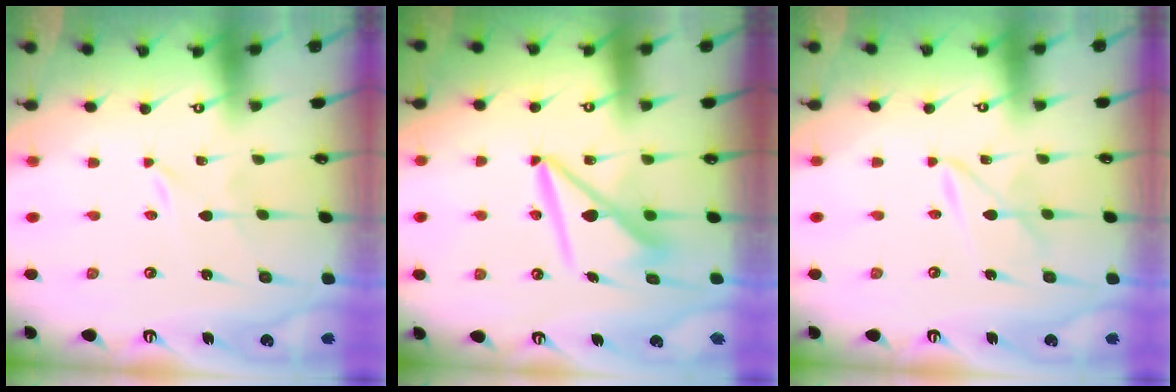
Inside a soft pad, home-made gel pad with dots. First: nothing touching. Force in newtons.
{"total": 9.1, "press": 9.1, "slide": 0.7}
{"total": 5.0, "press": 5.0, "slide": 0.4}